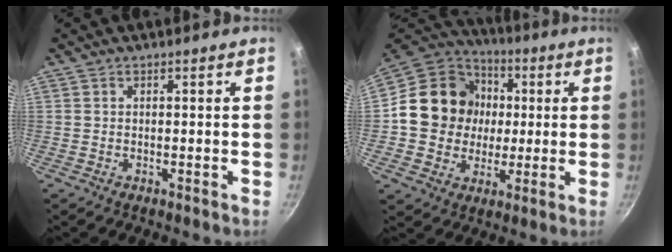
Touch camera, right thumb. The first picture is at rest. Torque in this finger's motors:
{"motor_torque": [1.09, 3.12, 0.81, -0.77, 0.39]}